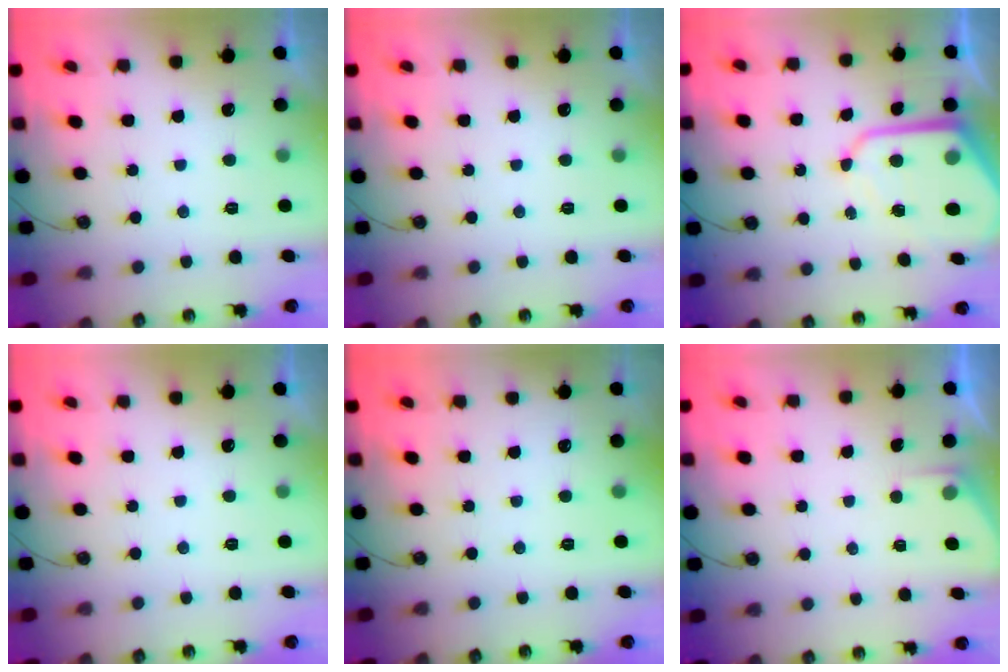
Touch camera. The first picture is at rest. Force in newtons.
{"total": 0.0}
{"total": 10.8, "press": 10.8, "slide": 1.0}
{"total": 0.0}
{"total": 0.0}
{"total": 1.4, "press": 1.3, "slide": 0.2}